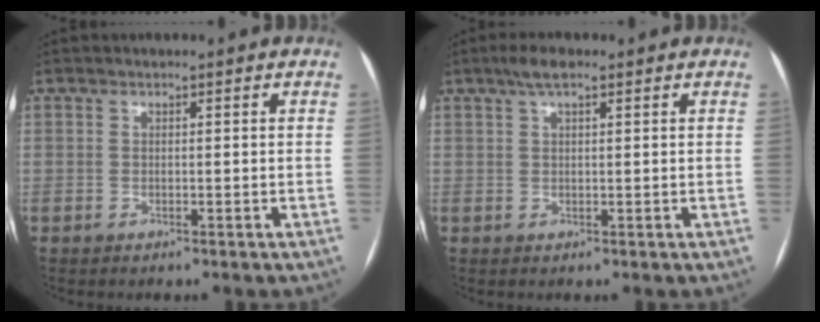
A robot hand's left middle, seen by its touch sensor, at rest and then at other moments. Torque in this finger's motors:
{"motor_torque": [0.27, -0.24, 0.03, 0.05]}